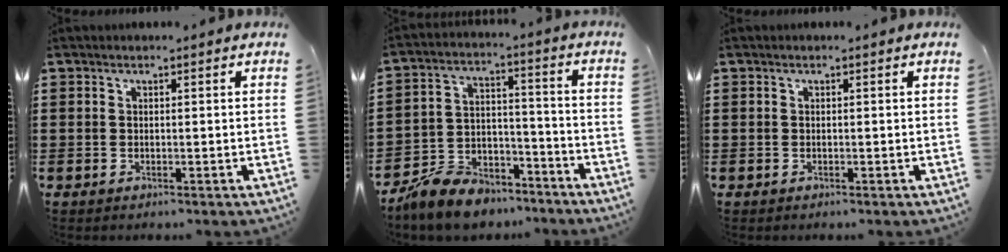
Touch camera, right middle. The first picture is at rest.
{"total": 9.0, "force": [-8.3, 3.0, 1.7], "torque": [-0.035, 0.033, -0.161]}
{"total": 0.0}